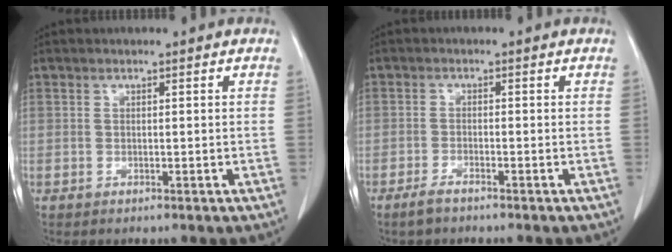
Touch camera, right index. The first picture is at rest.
{"total": 2.3, "force": [-1.9, 0.4, 1.3], "torque": [-0.031, -0.003, -0.036]}